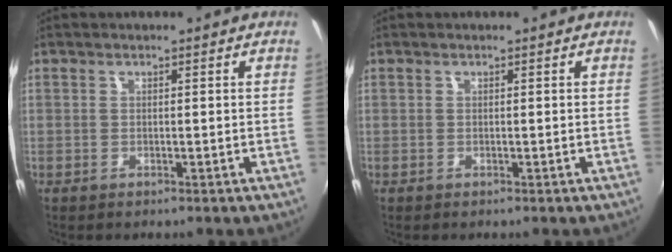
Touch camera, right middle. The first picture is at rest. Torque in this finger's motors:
{"motor_torque": [0.00, 0.00, 0.00, 0.00]}